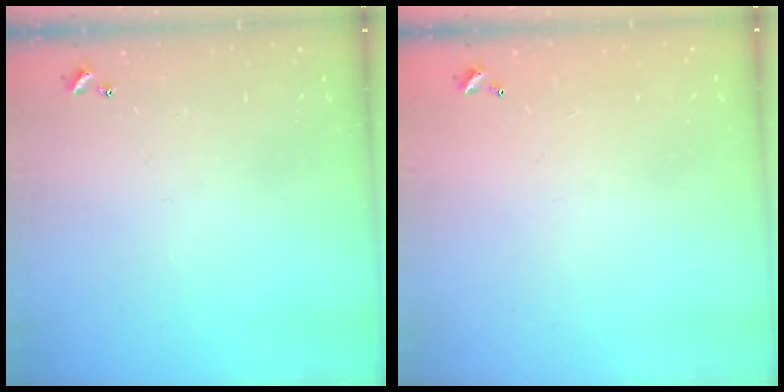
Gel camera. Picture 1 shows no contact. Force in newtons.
{"total": 2.8, "press": 2.8, "slide": 0.1}